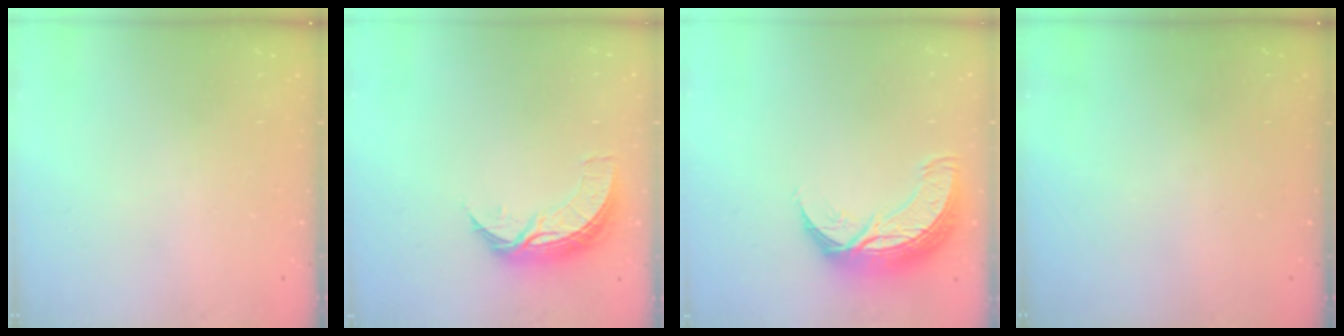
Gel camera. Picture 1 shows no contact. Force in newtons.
{"total": 8.4, "press": 8.4, "slide": 0.2}
{"total": 10.8, "press": 10.7, "slide": 1.0}
{"total": 0.0}